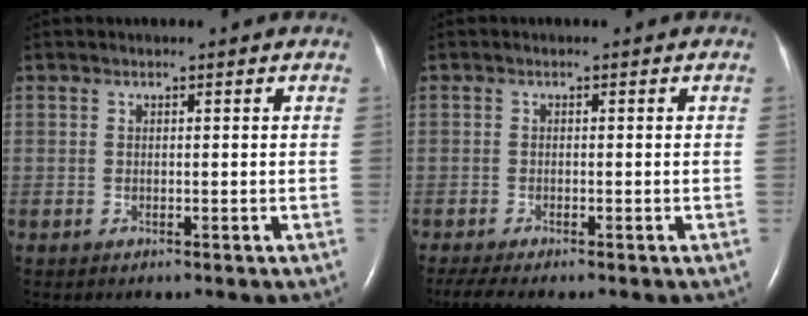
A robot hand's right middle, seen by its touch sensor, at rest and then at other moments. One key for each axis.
{"total": 3.9, "fx": -3.2, "fy": 0.2, "fz": 2.2, "tx": -0.042, "ty": -0.011, "tz": -0.054}